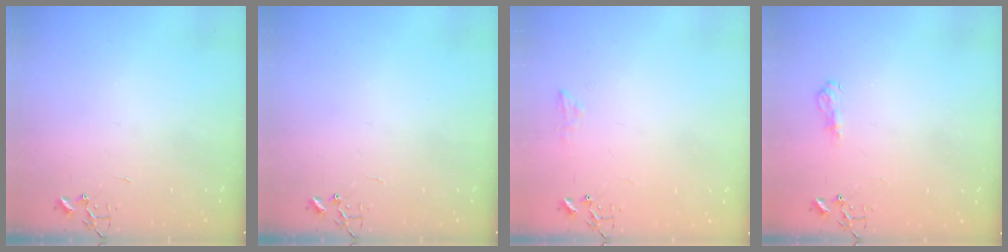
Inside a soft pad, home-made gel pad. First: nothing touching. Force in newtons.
{"total": 0.0}
{"total": 6.9, "press": 6.8, "slide": 0.7}
{"total": 7.9, "press": 7.8, "slide": 0.8}